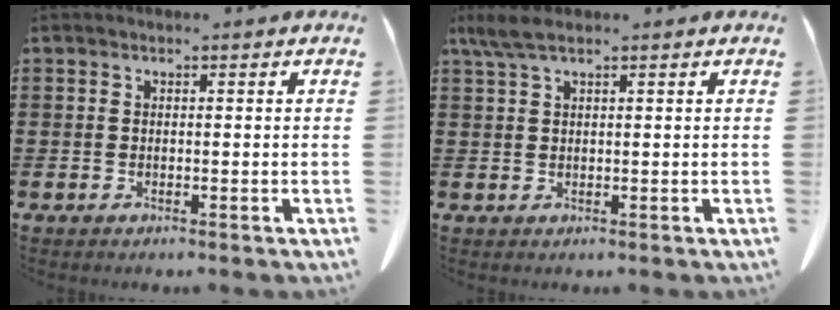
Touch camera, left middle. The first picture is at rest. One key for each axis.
{"total": 3.1, "fx": 1.9, "fy": 0.7, "fz": 2.3, "tx": -0.050, "ty": 0.002, "tz": 0.036}